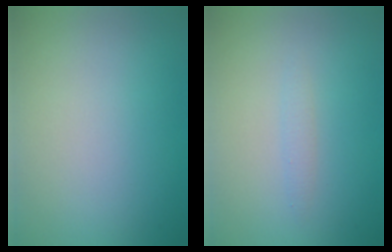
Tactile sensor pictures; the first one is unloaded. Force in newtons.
{"total": 0.8, "press": 0.8, "slide": 0.0}